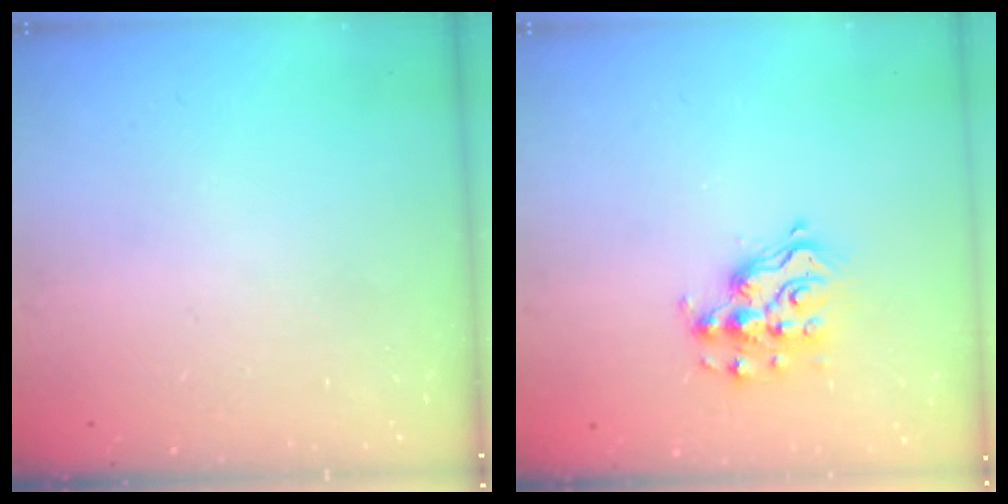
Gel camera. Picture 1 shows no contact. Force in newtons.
{"total": 10.7, "press": 10.7, "slide": 0.8}